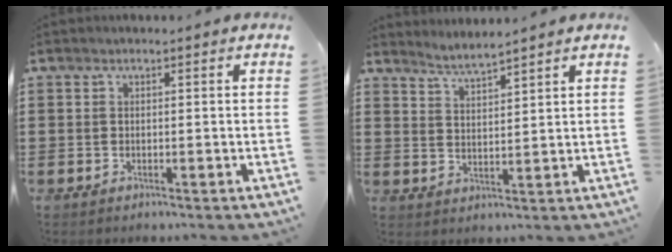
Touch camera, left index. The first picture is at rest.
{"total": 3.3, "force": [3.2, -0.6, 0.5], "torque": [-0.019, -0.012, 0.059]}